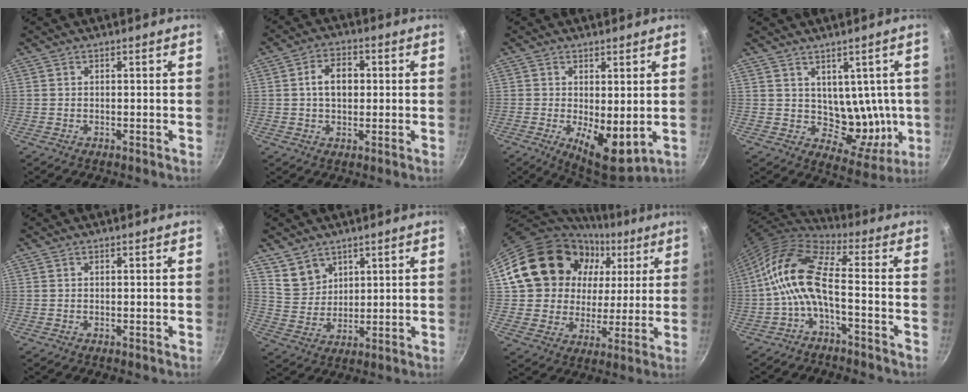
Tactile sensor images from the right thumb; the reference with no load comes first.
{"total": 6.6, "force": [0.6, 4.6, 4.8], "torque": [-0.058, 0.013, 0.004]}
{"total": 9.0, "force": [-0.5, 4.0, 8.0], "torque": [-0.104, -0.022, 0.003]}
{"total": 10.0, "force": [1.6, 7.0, 6.9], "torque": [-0.058, -0.030, 0.036]}
{"total": 0.0}
{"total": 6.5, "force": [4.2, 4.7, 1.7], "torque": [-0.003, -0.013, 0.091]}
{"total": 22.4, "force": [7.9, 18.2, 10.5], "torque": [-0.172, 0.013, 0.142]}
{"total": 11.9, "force": [-2.9, 4.7, 10.5], "torque": [-0.229, 0.041, -0.064]}